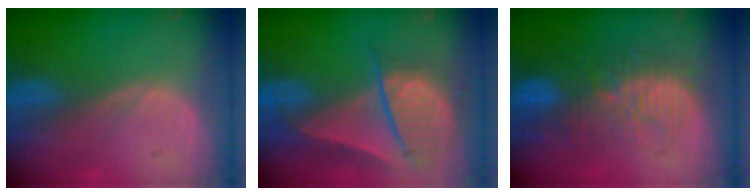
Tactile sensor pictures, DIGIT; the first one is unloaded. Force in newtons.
{"total": 9.2, "press": 8.0, "slide": 4.6}
{"total": 11.3, "press": 9.9, "slide": 5.3}